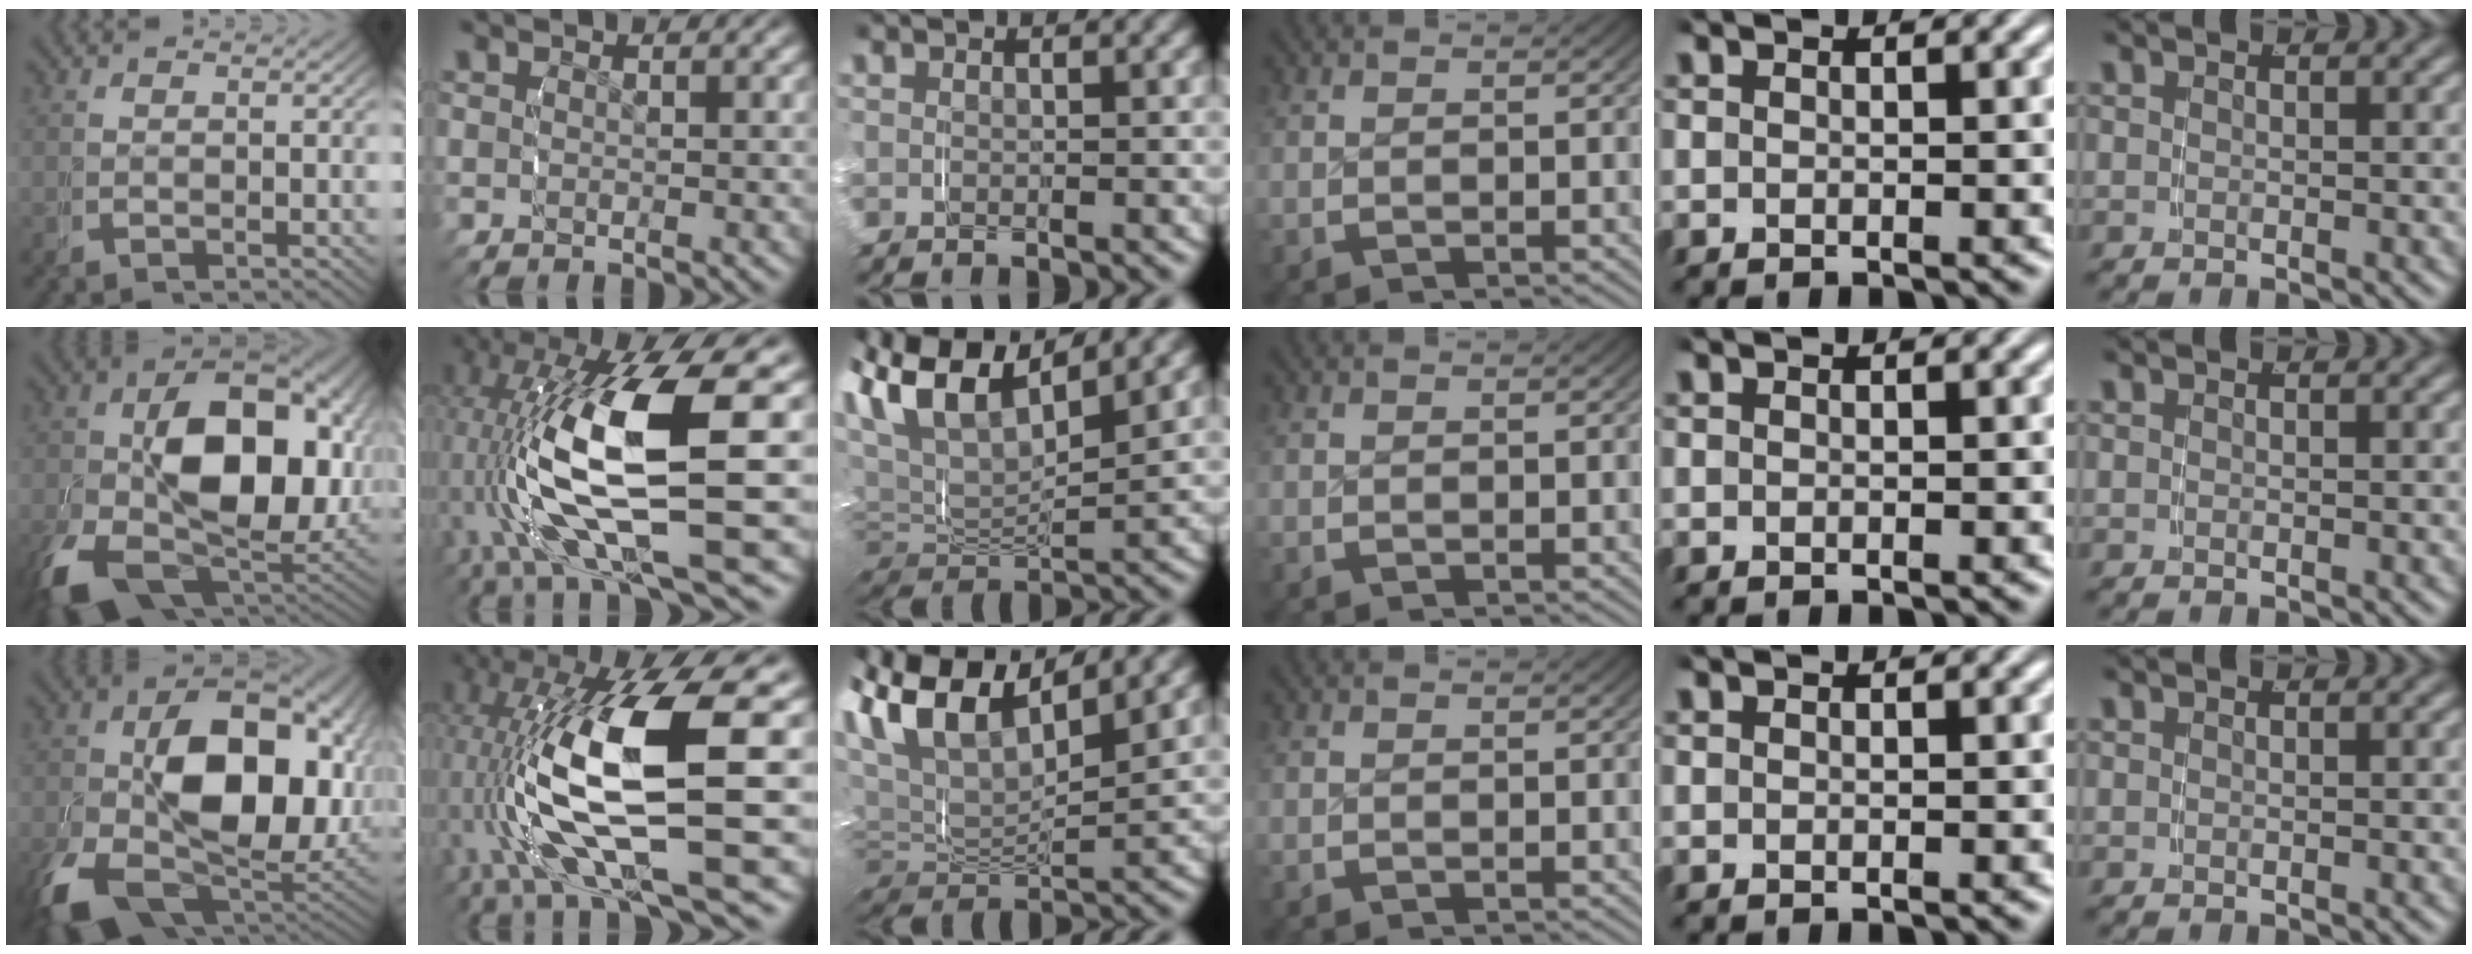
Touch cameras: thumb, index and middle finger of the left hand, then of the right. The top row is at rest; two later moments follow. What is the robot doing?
{"motion": "grasp_and_lifting", "object": "fork"}